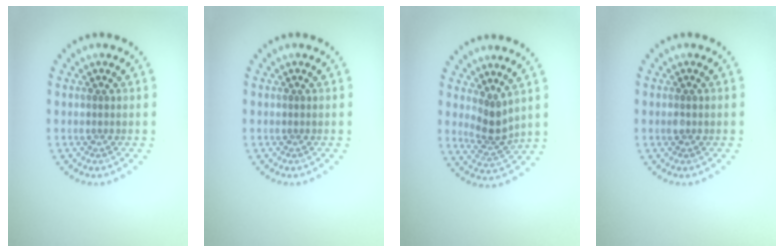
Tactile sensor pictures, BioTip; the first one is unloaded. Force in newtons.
{"total": 0.0}
{"total": 2.3, "press": 1.8, "slide": 1.5}
{"total": 0.9, "press": 0.9, "slide": 0.1}